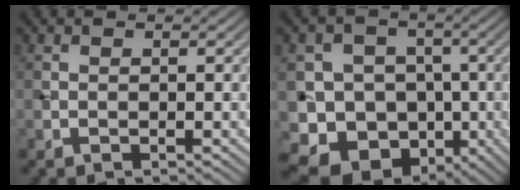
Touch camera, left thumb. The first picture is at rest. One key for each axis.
{"total": 11.9, "fx": -4.1, "fy": 10.3, "fz": 4.4, "tx": -0.088, "ty": -0.017, "tz": -0.096}